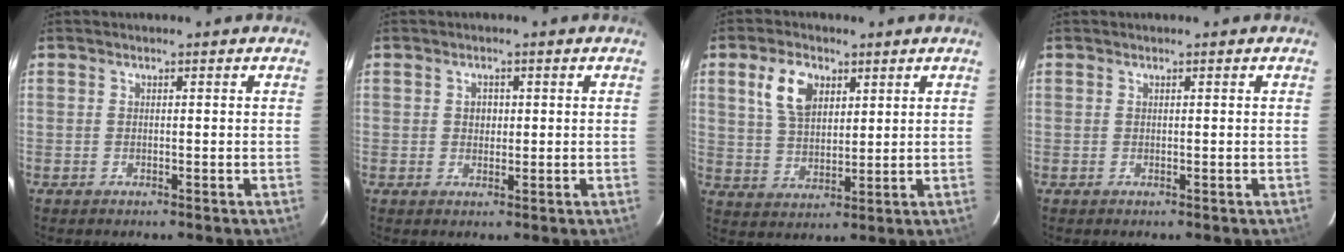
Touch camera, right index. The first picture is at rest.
{"total": 1.9, "force": [0.2, 1.7, 0.8], "torque": [-0.011, 0.006, 0.003]}
{"total": 8.5, "force": [3.9, 5.1, 5.7], "torque": [-0.112, 0.015, 0.076]}
{"total": 0.0}